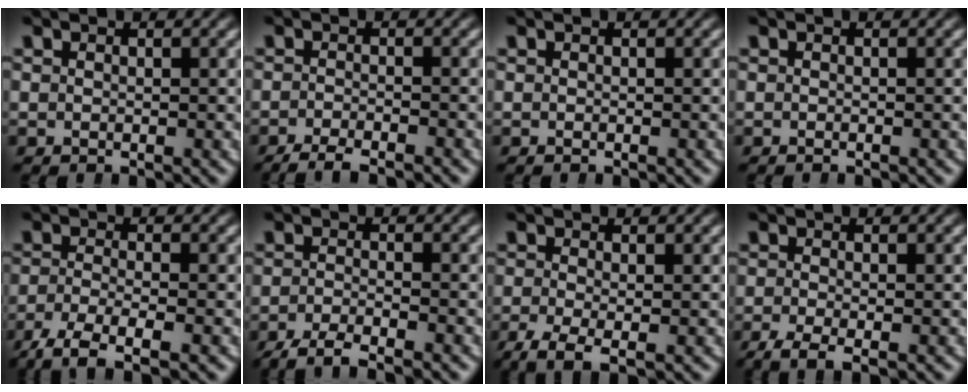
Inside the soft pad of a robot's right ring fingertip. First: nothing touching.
{"total": 3.5, "force": [-3.2, 0.9, 1.1], "torque": [-0.019, -0.008, -0.053]}
{"total": 0.0}
{"total": 0.6, "force": [-0.6, -0.1, 0.0], "torque": [-0.002, -0.002, -0.008]}
{"total": 6.1, "force": [-4.2, 2.1, 3.9], "torque": [-0.074, -0.031, -0.052]}
{"total": 5.0, "force": [-4.2, 1.4, 2.2], "torque": [-0.036, -0.015, -0.063]}
{"total": 3.9, "force": [-2.2, 1.7, 2.7], "torque": [-0.064, -0.028, -0.025]}
{"total": 3.5, "force": [-2.4, 1.4, 2.1], "torque": [-0.049, -0.018, -0.032]}